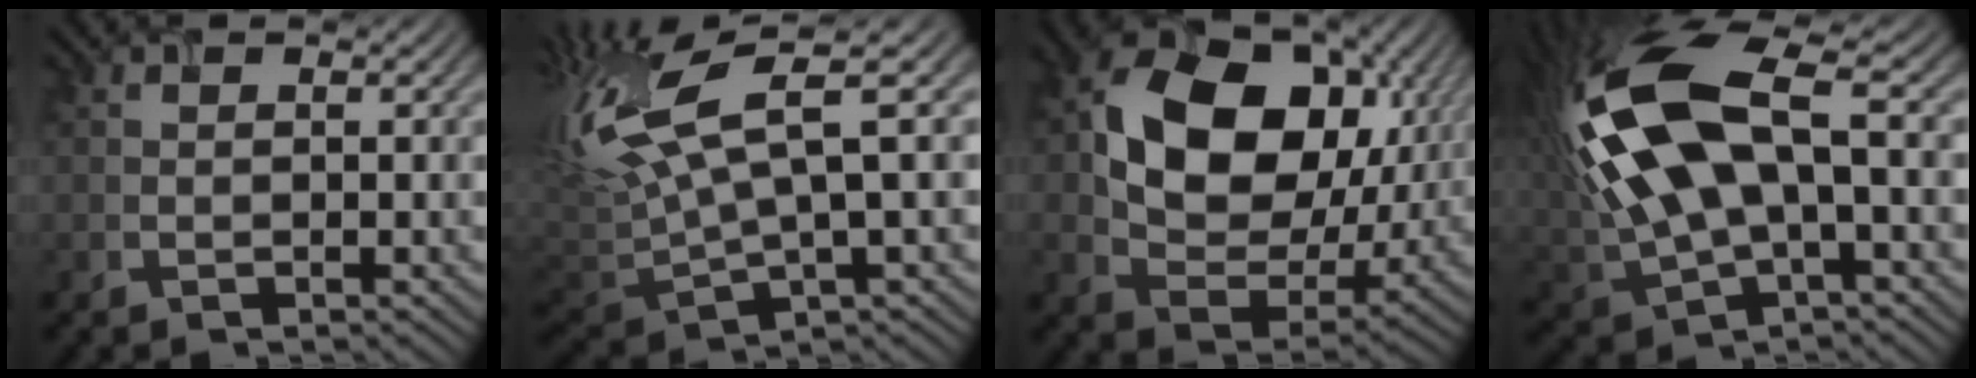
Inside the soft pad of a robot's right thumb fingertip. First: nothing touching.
{"total": 13.0, "force": [2.5, 4.4, 12.0], "torque": [-0.288, 0.004, 0.054]}
{"total": 16.0, "force": [4.2, 11.5, 10.3], "torque": [-0.185, 0.004, 0.082]}
{"total": 16.7, "force": [3.2, 8.1, 14.3], "torque": [-0.341, -0.002, 0.069]}